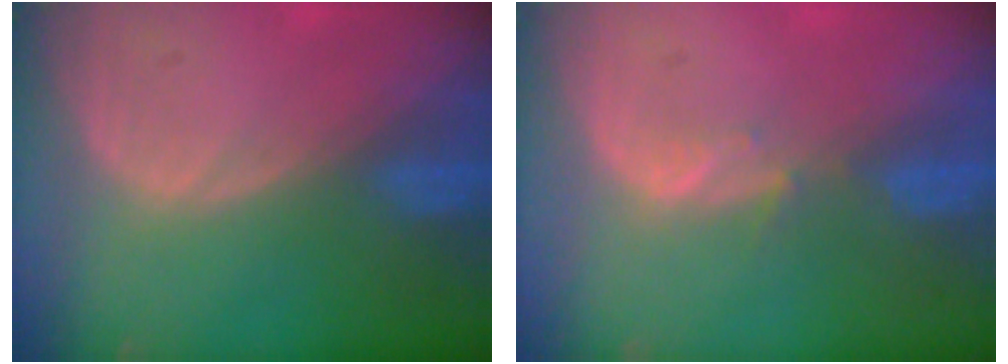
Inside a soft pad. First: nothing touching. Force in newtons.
{"total": 1.7, "press": 1.5, "slide": 0.8}